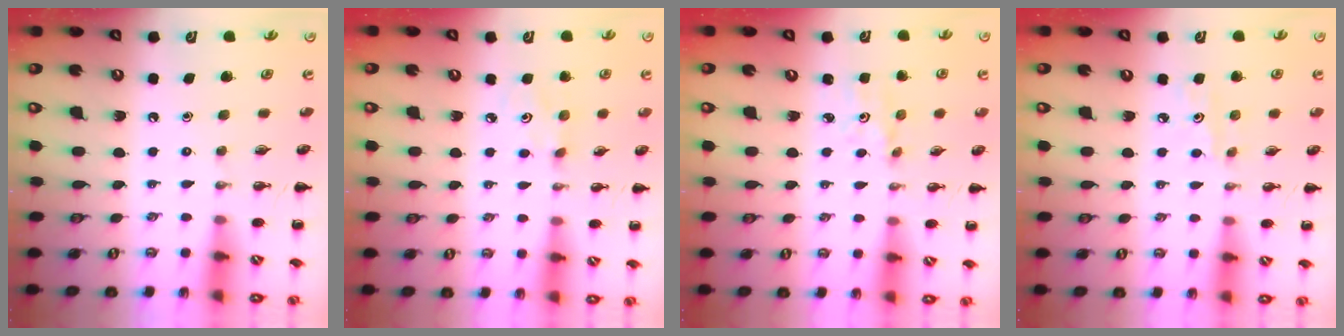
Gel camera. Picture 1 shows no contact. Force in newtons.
{"total": 2.7, "press": 2.6, "slide": 0.6}
{"total": 2.4, "press": 2.3, "slide": 0.7}
{"total": 4.0, "press": 3.7, "slide": 1.4}